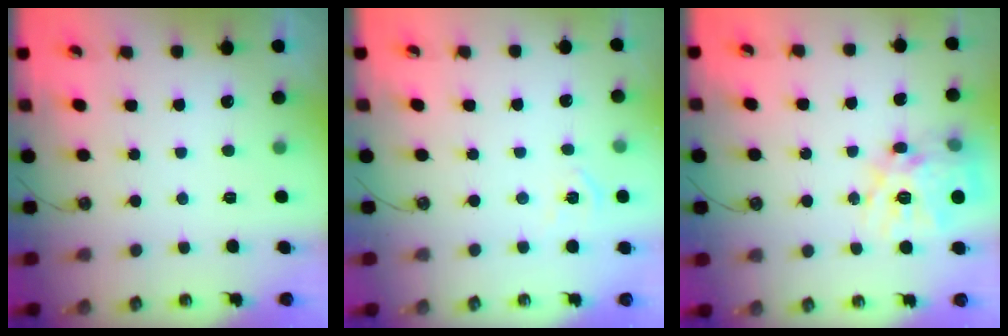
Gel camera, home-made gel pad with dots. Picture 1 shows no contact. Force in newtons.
{"total": 4.7, "press": 4.7, "slide": 0.6}
{"total": 18.0, "press": 17.9, "slide": 1.7}